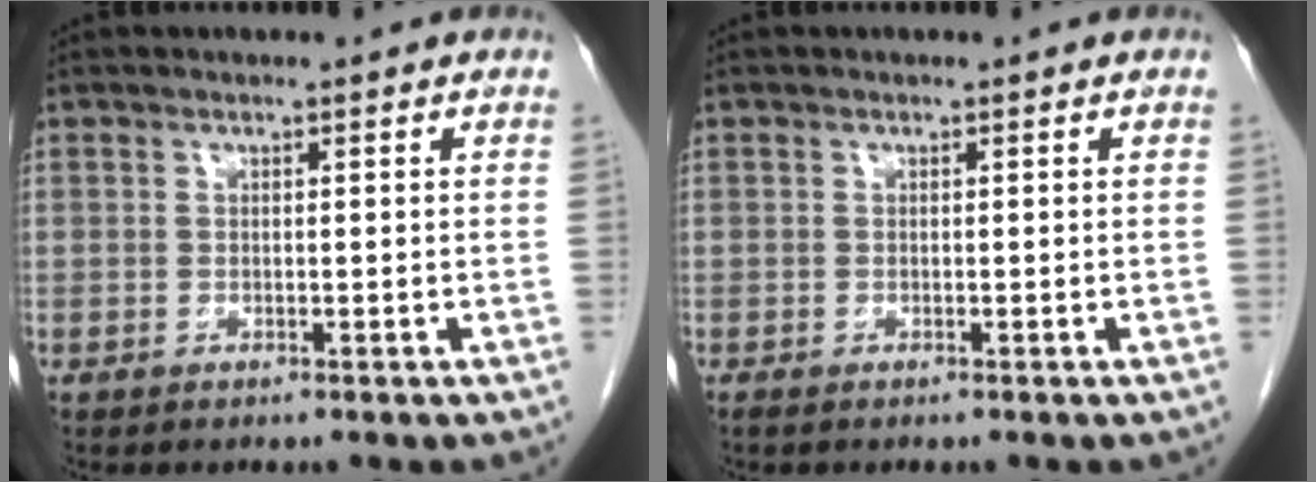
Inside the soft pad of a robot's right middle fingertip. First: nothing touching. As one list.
[{"total": 0.0}]